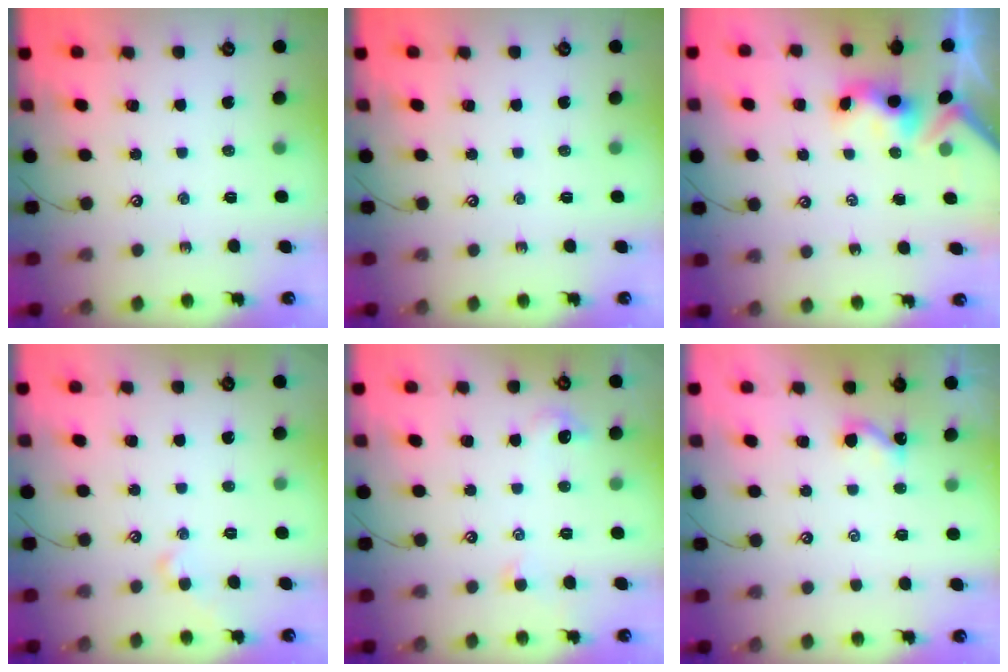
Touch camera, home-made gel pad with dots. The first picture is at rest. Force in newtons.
{"total": 0.0}
{"total": 3.2, "press": 3.2, "slide": 0.5}
{"total": 2.0, "press": 2.0, "slide": 0.4}
{"total": 1.5, "press": 1.3, "slide": 0.6}
{"total": 3.4, "press": 3.4, "slide": 0.2}